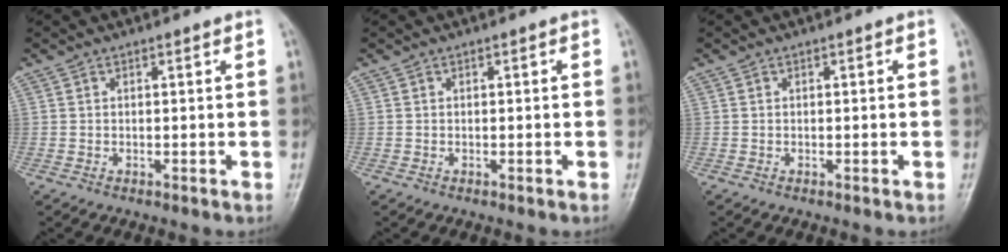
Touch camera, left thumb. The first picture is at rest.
{"total": 0.0}
{"total": 0.0}